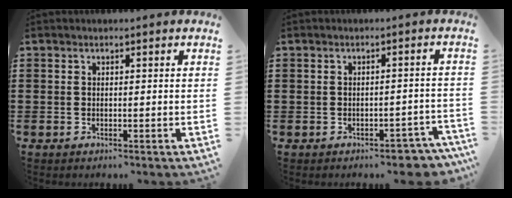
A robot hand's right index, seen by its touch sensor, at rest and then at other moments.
{"total": 3.1, "force": [-2.8, 0.9, 0.8], "torque": [-0.016, 0.005, -0.058]}